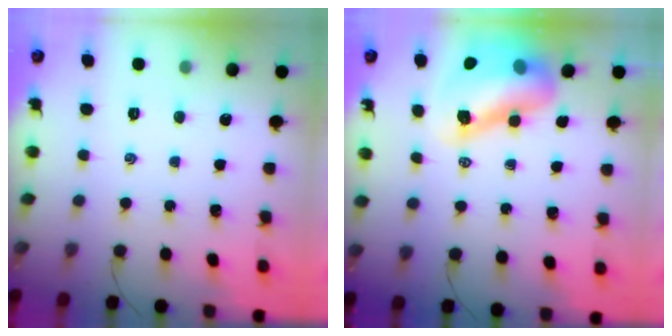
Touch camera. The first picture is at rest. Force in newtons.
{"total": 13.3, "press": 12.8, "slide": 3.6}